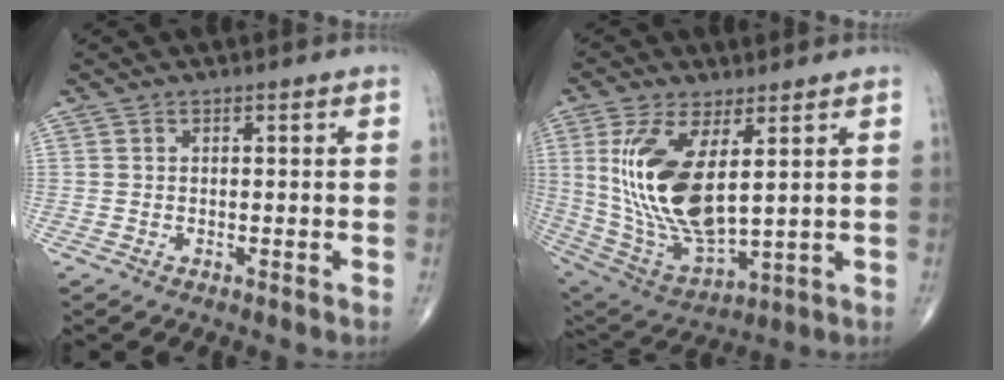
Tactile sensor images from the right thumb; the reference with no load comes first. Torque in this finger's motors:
{"motor_torque": [-0.73, 1.54, 1.57, 0.61, 0.37]}